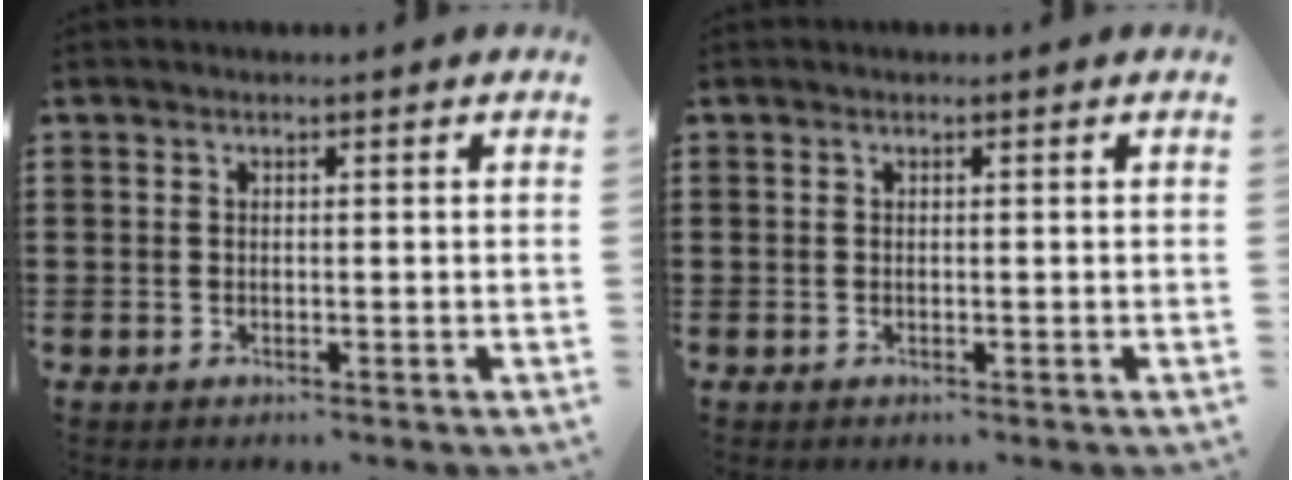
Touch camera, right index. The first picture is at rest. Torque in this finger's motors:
{"motor_torque": [-0.07, 0.07, 0.00, 0.00]}